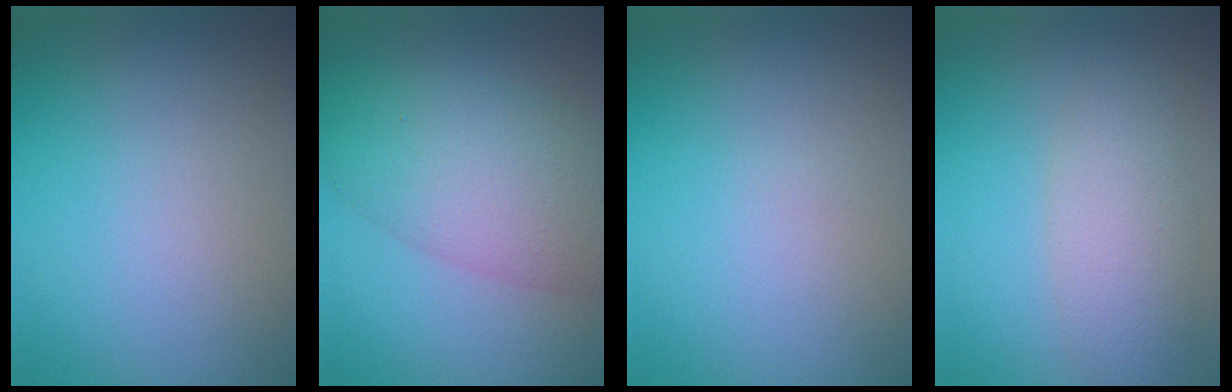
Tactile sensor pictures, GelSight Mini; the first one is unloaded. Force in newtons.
{"total": 8.2, "press": 8.2, "slide": 0.2}
{"total": 0.0}
{"total": 3.7, "press": 3.7, "slide": 0.1}